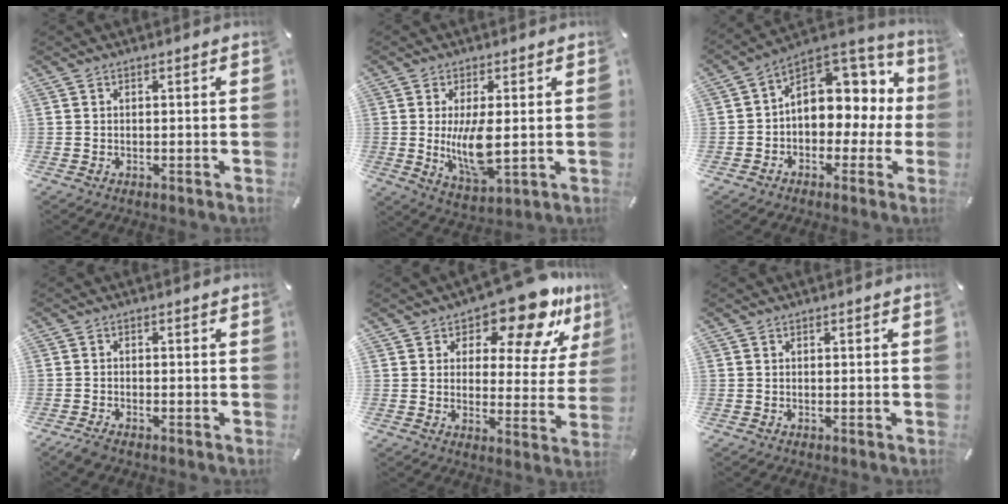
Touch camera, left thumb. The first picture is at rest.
{"total": 10.1, "force": [0.0, 4.0, 9.2], "torque": [-0.176, -0.026, -0.004]}
{"total": 10.7, "force": [3.2, 8.5, 5.6], "torque": [-0.067, -0.035, 0.060]}
{"total": 1.8, "force": [-1.5, 0.3, 0.8], "torque": [-0.020, 0.003, -0.031]}
{"total": 15.1, "force": [10.6, 6.1, 8.8], "torque": [-0.125, -0.073, 0.177]}
{"total": 0.0}